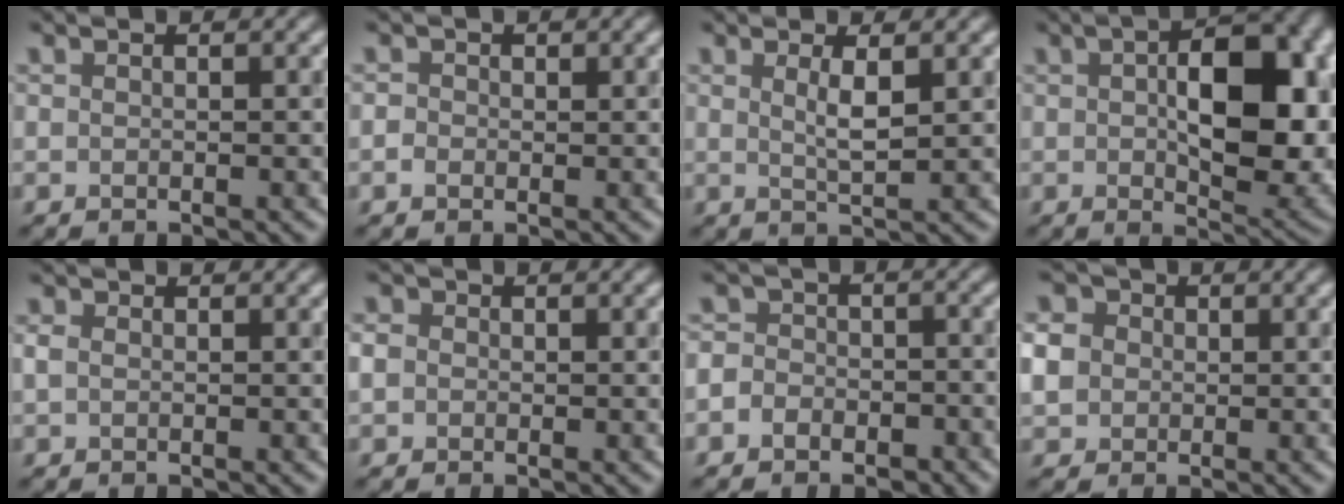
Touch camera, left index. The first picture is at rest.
{"total": 0.9, "force": [-0.2, 0.8, 0.3], "torque": [-0.008, -0.001, -0.008]}
{"total": 2.2, "force": [0.8, 0.4, 2.0], "torque": [-0.039, -0.003, 0.014]}
{"total": 11.4, "force": [0.6, 5.9, 9.7], "torque": [-0.131, -0.004, 0.015]}
{"total": 0.9, "force": [0.0, 0.7, 0.6], "torque": [-0.014, 0.001, -0.002]}
{"total": 2.5, "force": [0.4, 2.2, 1.1], "torque": [-0.012, 0.010, -0.010]}
{"total": 3.5, "force": [-1.7, 2.8, 1.1], "torque": [0.009, 0.009, -0.043]}
{"total": 4.4, "force": [0.3, 3.9, 1.9], "torque": [-0.053, 0.020, 0.000]}